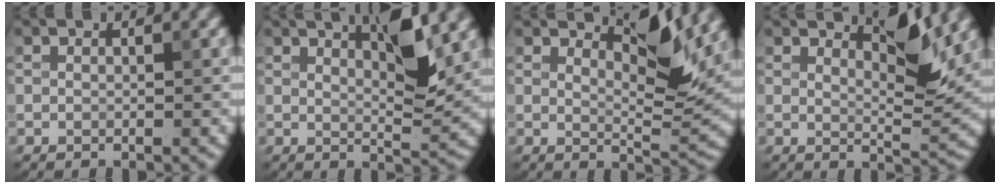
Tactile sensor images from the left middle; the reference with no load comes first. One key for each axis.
{"total": 3.6, "fx": 1.8, "fy": 0.2, "fz": 3.2, "tx": -0.064, "ty": -0.002, "tz": 0.048}
{"total": 3.5, "fx": 2.4, "fy": 0.3, "fz": 2.5, "tx": -0.055, "ty": -0.005, "tz": 0.056}
{"total": 2.8, "fx": 1.9, "fy": 0.0, "fz": 2.1, "tx": -0.051, "ty": -0.007, "tz": 0.047}